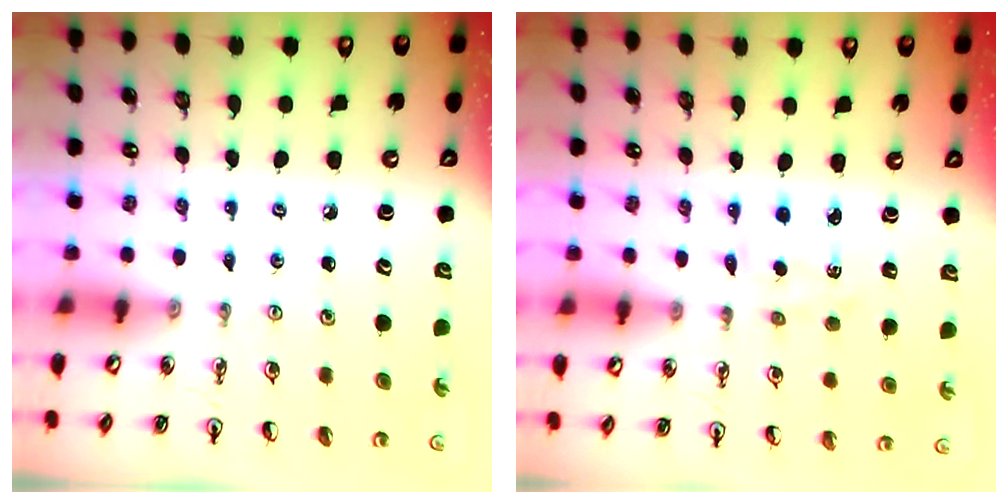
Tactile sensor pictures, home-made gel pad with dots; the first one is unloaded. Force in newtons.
{"total": 2.5, "press": 2.5, "slide": 0.3}